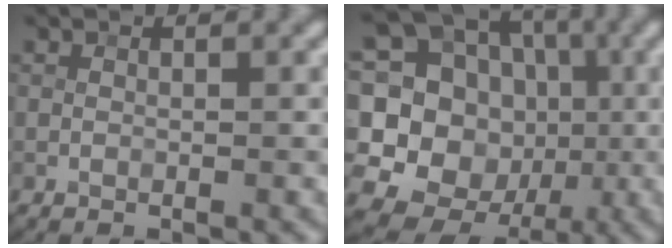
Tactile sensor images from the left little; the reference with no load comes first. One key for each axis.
{"total": 20.0, "fx": -1.0, "fy": 18.3, "fz": 8.0, "tx": -0.198, "ty": 0.033, "tz": -0.044}